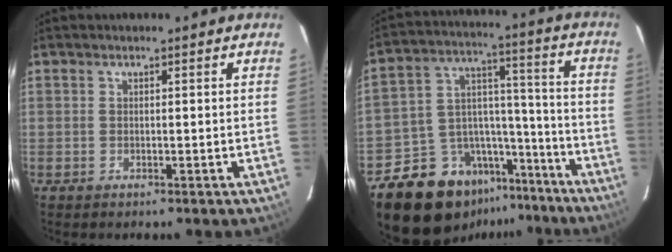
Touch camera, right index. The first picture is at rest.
{"total": 17.6, "force": [-13.3, 10.2, 5.6], "torque": [-0.121, 0.069, -0.190]}